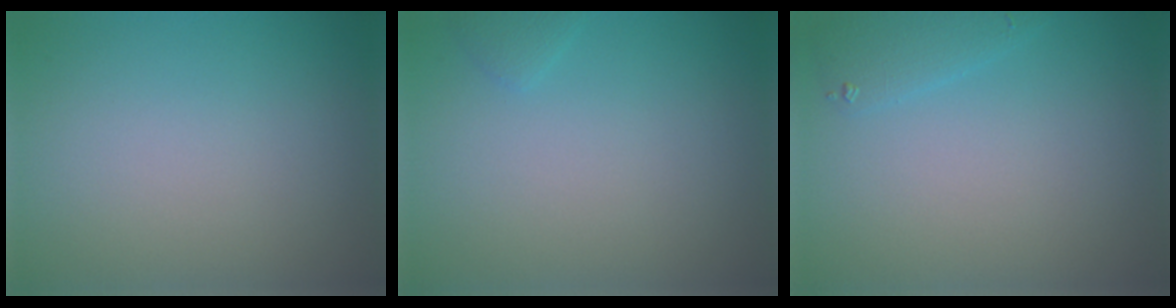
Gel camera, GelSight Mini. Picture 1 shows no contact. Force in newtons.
{"total": 0.7, "press": 0.7, "slide": 0.1}
{"total": 1.7, "press": 1.7, "slide": 0.2}